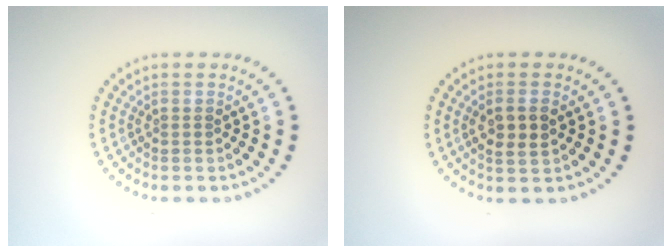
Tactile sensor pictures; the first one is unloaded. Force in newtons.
{"total": 2.6, "press": 2.5, "slide": 0.6}